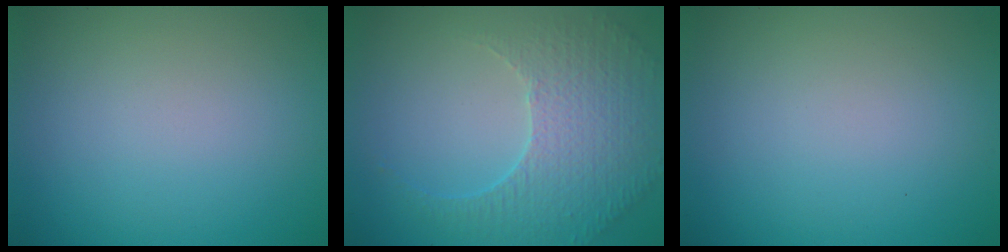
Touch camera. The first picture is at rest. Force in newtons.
{"total": 5.1, "press": 3.7, "slide": 3.6}
{"total": 0.0}